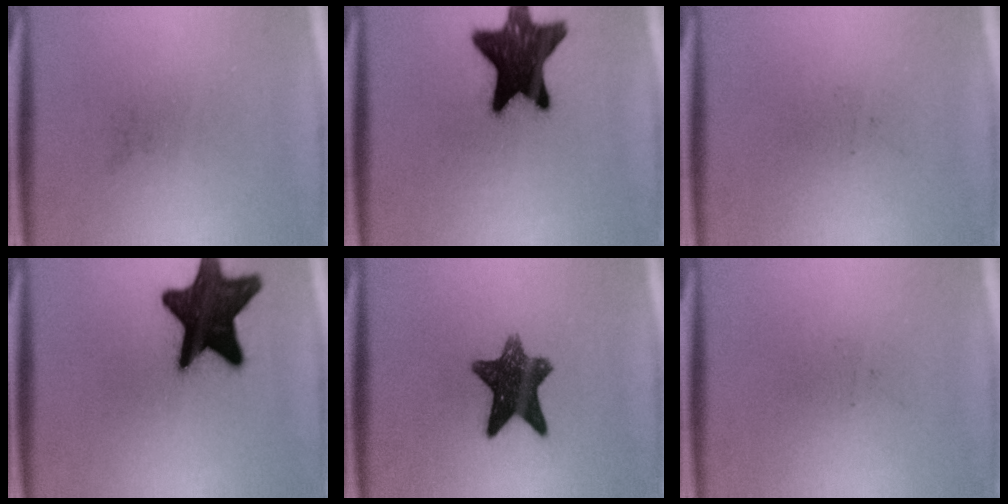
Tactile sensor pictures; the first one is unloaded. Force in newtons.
{"total": 17.6}
{"total": 0.0}
{"total": 19.0}
{"total": 10.9}
{"total": 0.0}